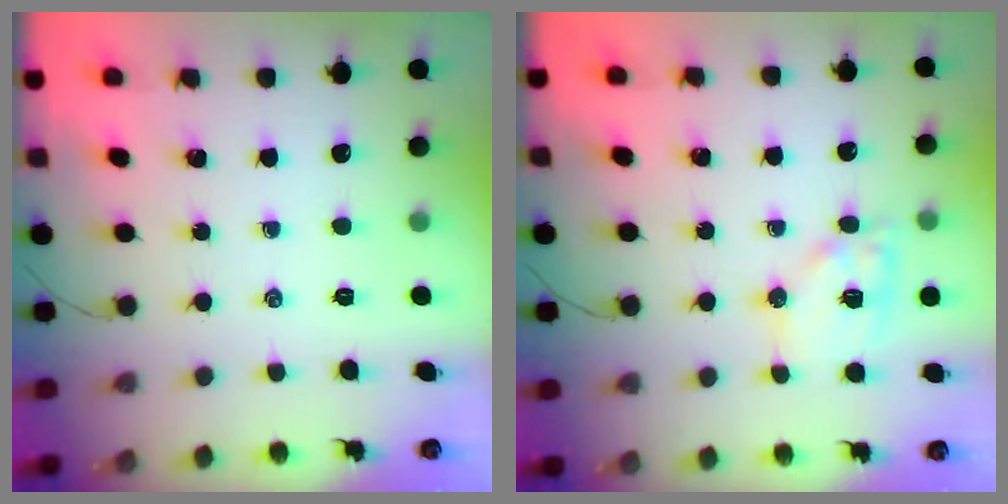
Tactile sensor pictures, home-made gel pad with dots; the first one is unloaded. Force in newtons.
{"total": 11.4, "press": 11.3, "slide": 1.5}